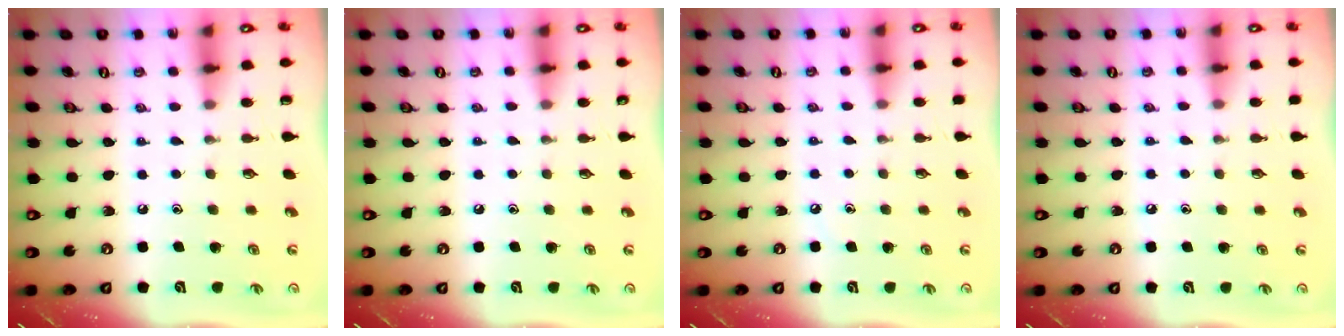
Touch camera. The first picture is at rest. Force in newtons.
{"total": 3.6, "press": 3.6, "slide": 0.6}
{"total": 2.6, "press": 2.6, "slide": 0.4}
{"total": 4.0, "press": 4.0, "slide": 0.6}